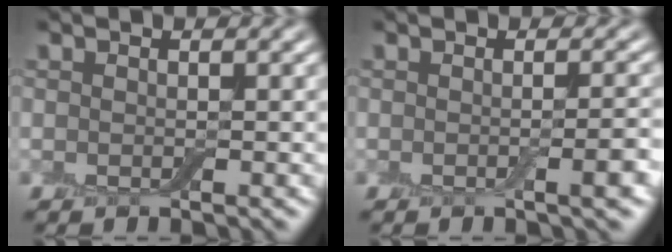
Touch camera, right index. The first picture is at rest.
{"total": 2.2, "force": [-0.5, 0.4, 2.1], "torque": [-0.026, 0.002, -0.009]}